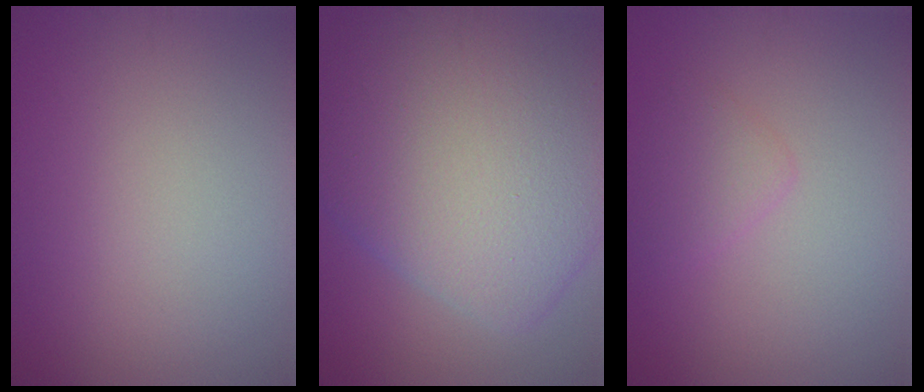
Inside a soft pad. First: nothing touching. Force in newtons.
{"total": 12.2, "press": 12.2, "slide": 0.7}
{"total": 1.7, "press": 1.7, "slide": 0.1}